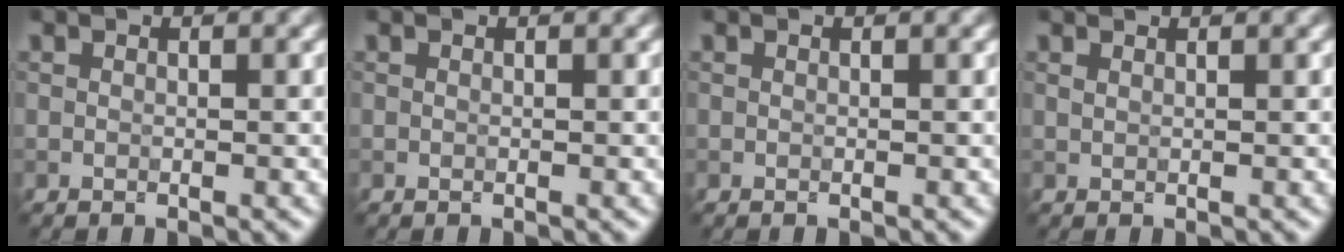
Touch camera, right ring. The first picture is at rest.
{"total": 0.0}
{"total": 0.0}
{"total": 0.8, "force": [0.8, 0.1, 0.2], "torque": [-0.007, 0.000, 0.012]}